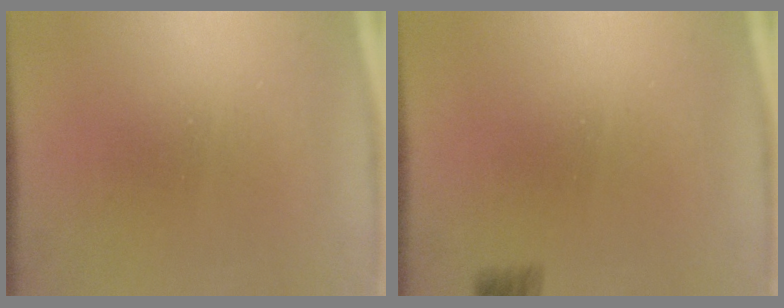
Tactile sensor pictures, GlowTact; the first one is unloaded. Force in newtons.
{"total": 2.1}